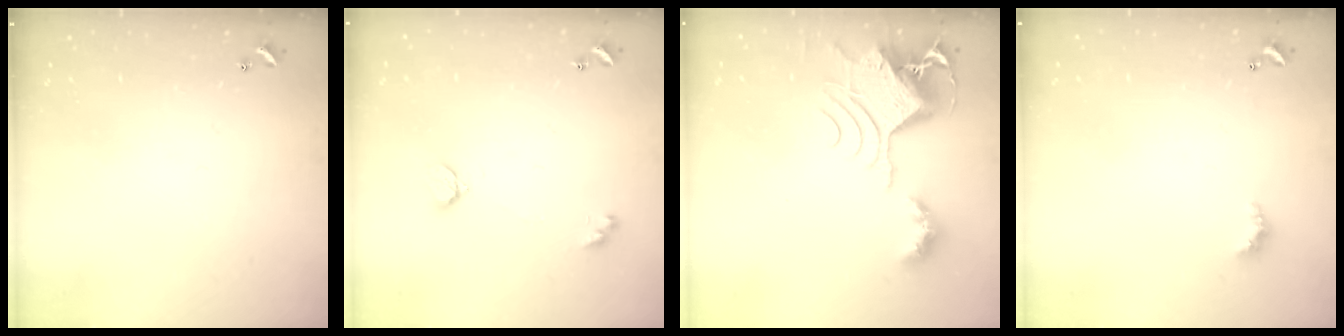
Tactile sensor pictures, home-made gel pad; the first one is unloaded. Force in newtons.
{"total": 4.5, "press": 4.5, "slide": 0.4}
{"total": 9.6, "press": 9.6, "slide": 1.2}
{"total": 2.5, "press": 2.5, "slide": 0.6}